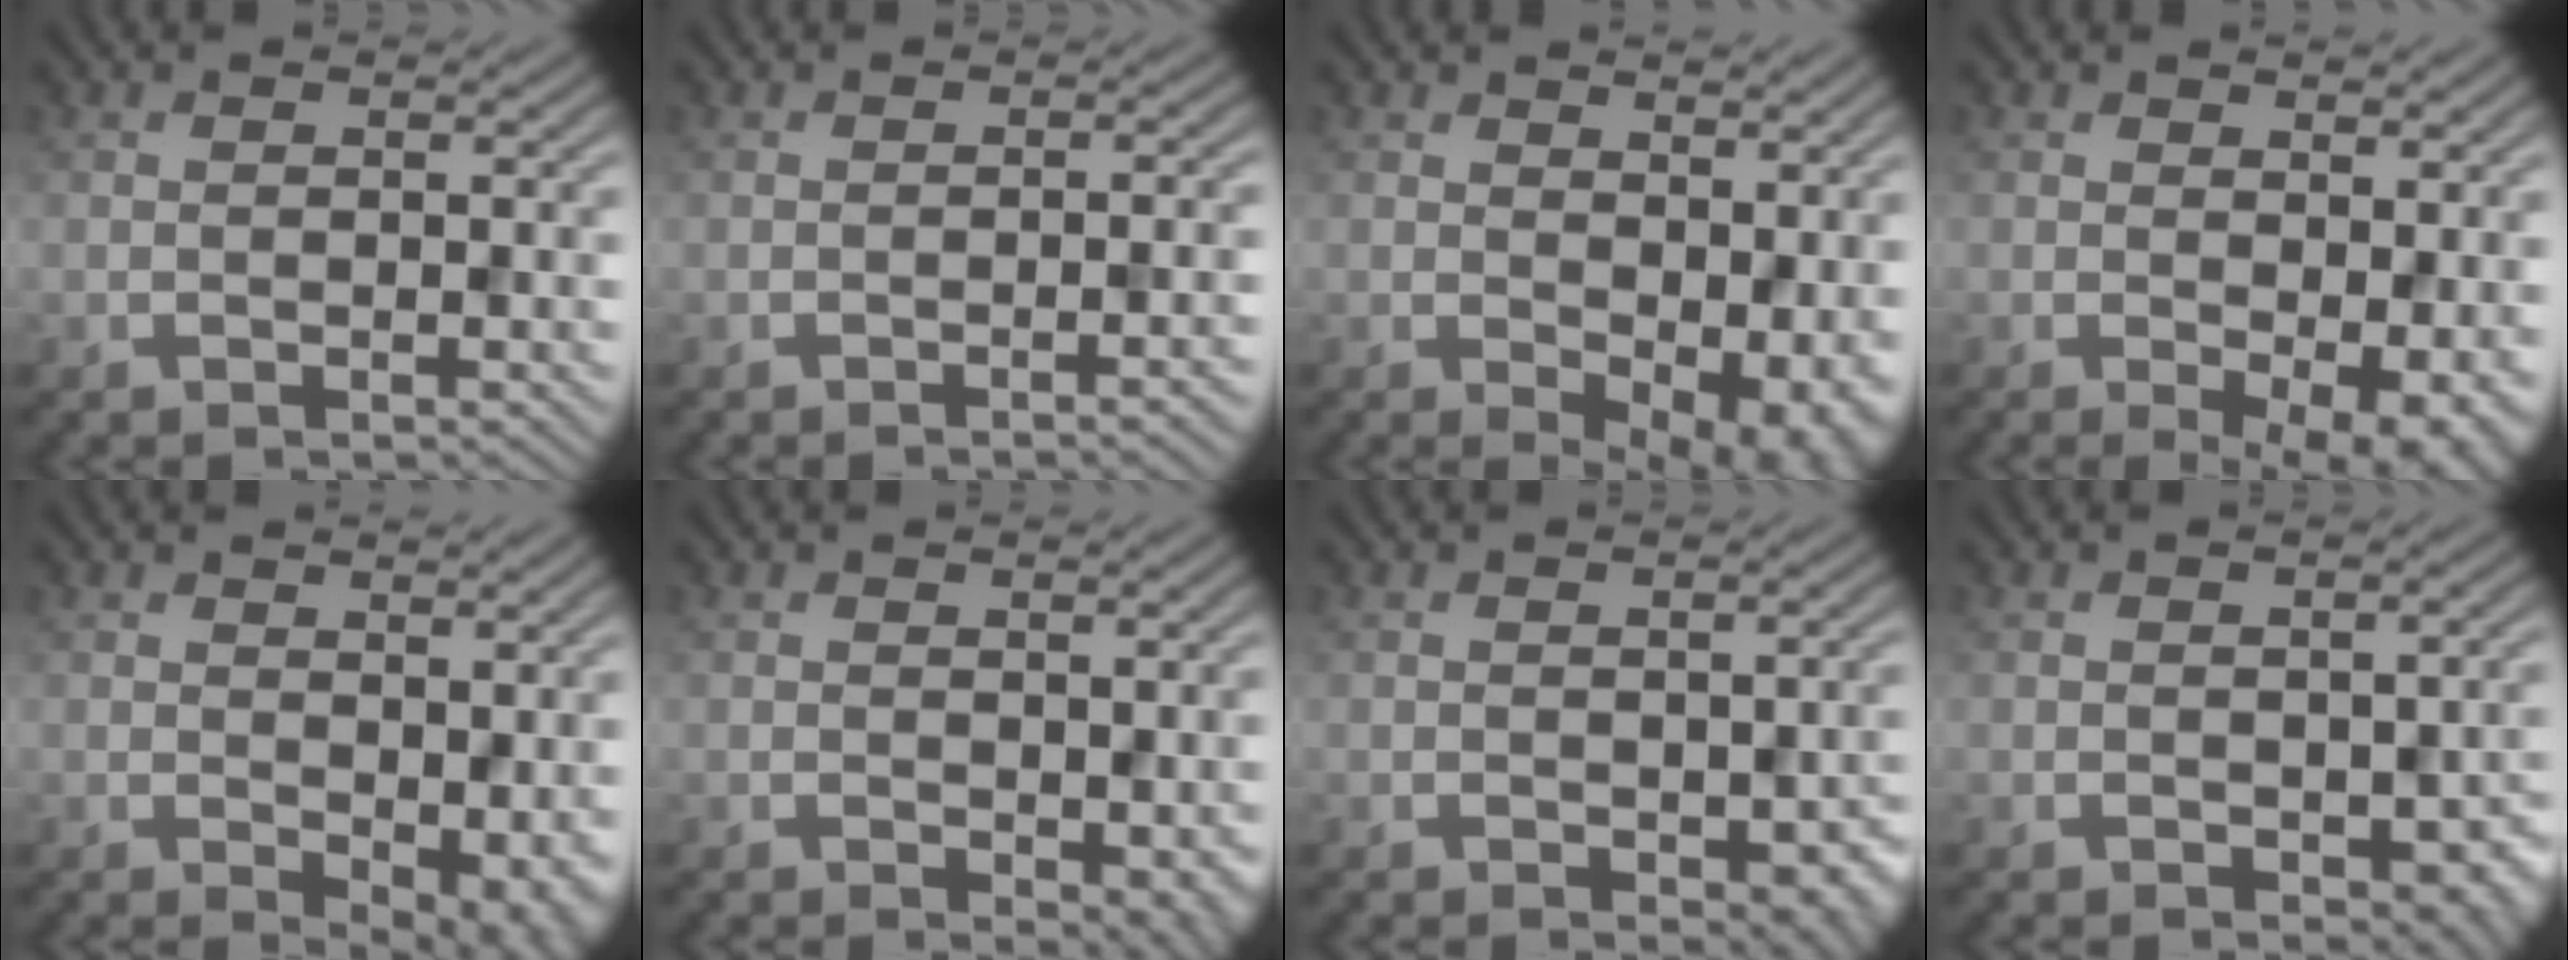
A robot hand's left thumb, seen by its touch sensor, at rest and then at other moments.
{"total": 2.0, "force": [-1.0, 0.4, 1.7], "torque": [-0.015, 0.006, -0.021]}
{"total": 8.6, "force": [0.7, 5.1, 6.9], "torque": [-0.098, -0.021, 0.028]}
{"total": 5.1, "force": [-0.2, 2.2, 4.6], "torque": [-0.064, -0.010, 0.007]}
{"total": 6.5, "force": [0.4, 4.0, 5.0], "torque": [-0.070, -0.021, 0.019]}
{"total": 2.4, "force": [0.1, 1.6, 1.9], "torque": [-0.028, -0.007, 0.008]}
{"total": 3.8, "force": [-0.9, 2.4, 2.8], "torque": [-0.039, -0.020, -0.006]}
{"total": 4.2, "force": [-1.1, 2.7, 3.0], "torque": [-0.041, -0.020, -0.010]}